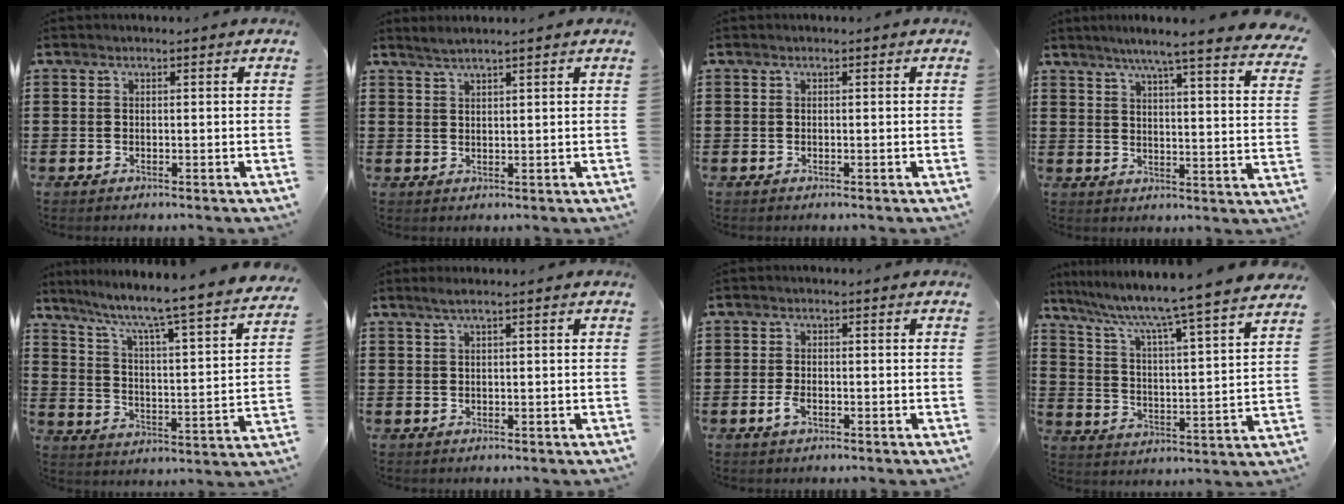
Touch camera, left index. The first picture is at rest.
{"total": 1.7, "force": [1.5, -0.4, 0.5], "torque": [-0.011, 0.001, 0.029]}
{"total": 0.0}
{"total": 5.9, "force": [4.8, -1.0, 3.3], "torque": [-0.082, -0.035, 0.075]}
{"total": 5.5, "force": [4.5, -0.6, 3.0], "torque": [-0.081, -0.052, 0.061]}
{"total": 1.4, "force": [0.7, -0.2, 1.2], "torque": [-0.022, -0.001, 0.012]}
{"total": 2.2, "force": [-0.9, 0.9, 1.8], "torque": [-0.049, -0.005, -0.021]}
{"total": 6.3, "force": [5.4, -0.9, 3.1], "torque": [-0.084, -0.054, 0.078]}